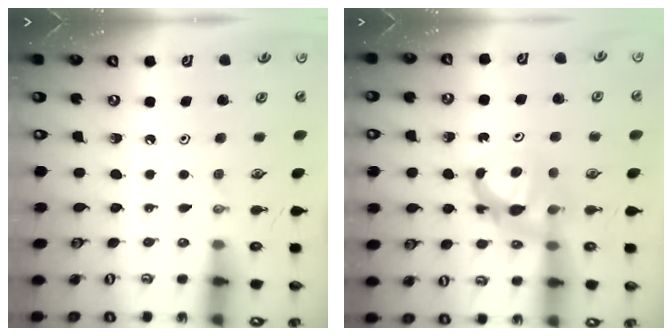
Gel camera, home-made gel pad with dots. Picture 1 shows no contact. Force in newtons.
{"total": 7.5, "press": 7.5, "slide": 0.3}